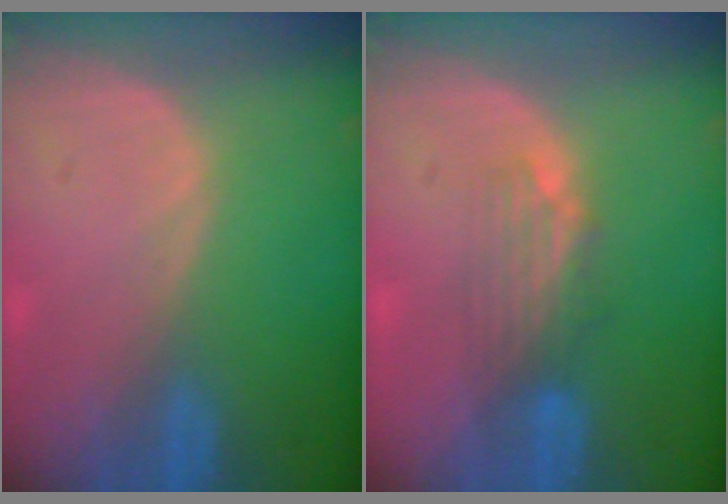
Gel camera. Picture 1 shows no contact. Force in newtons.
{"total": 3.4, "press": 3.3, "slide": 0.9}